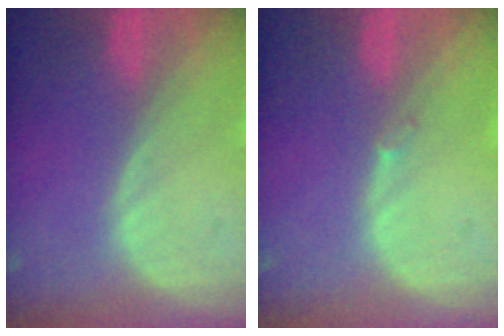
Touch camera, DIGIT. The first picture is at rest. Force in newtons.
{"total": 0.5, "press": 0.5, "slide": 0.1}